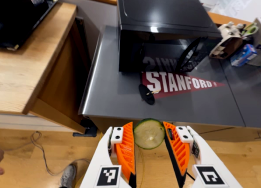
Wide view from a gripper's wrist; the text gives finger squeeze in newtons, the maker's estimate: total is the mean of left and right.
{"total": 7.8, "left": 7.8, "right": 7.8}